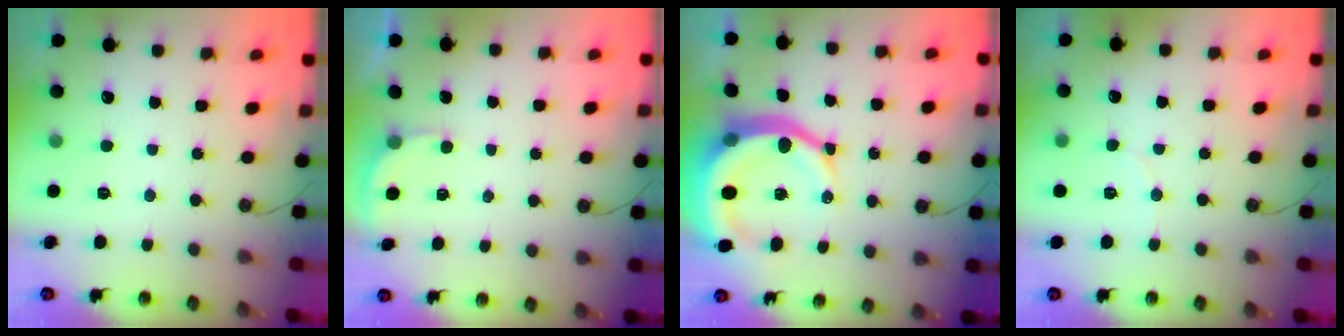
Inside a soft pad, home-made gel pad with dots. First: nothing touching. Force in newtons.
{"total": 2.1, "press": 2.1, "slide": 0.1}
{"total": 16.9, "press": 16.8, "slide": 1.8}
{"total": 2.7, "press": 2.6, "slide": 0.7}